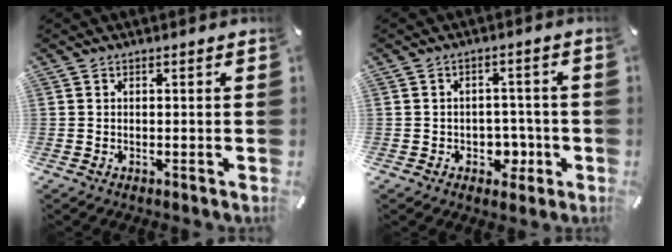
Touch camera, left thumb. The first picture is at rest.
{"total": 5.5, "force": [-1.5, 4.6, 2.6], "torque": [-0.023, 0.002, -0.027]}